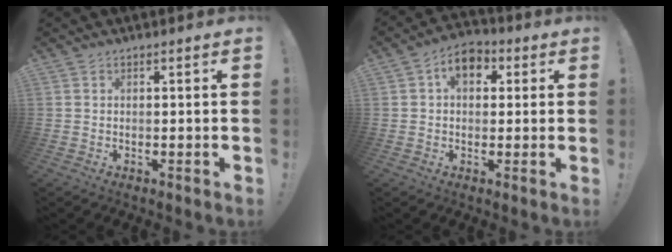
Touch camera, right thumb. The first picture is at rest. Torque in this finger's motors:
{"motor_torque": [0.65, 1.76, 0.39, -0.22, 0.01]}